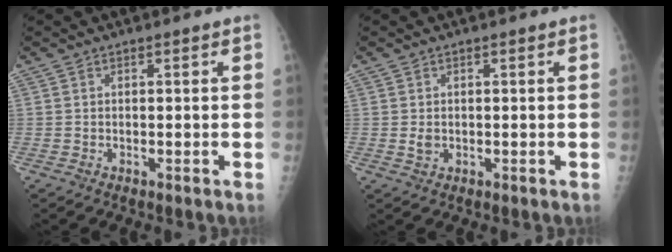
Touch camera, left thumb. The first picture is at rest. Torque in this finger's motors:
{"motor_torque": [-0.04, 0.03, 0.08, -0.22, 0.00]}